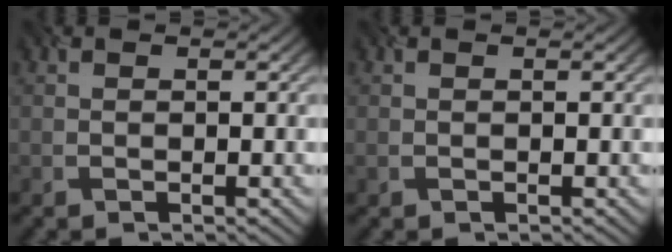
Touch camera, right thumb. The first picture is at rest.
{"total": 0.0}